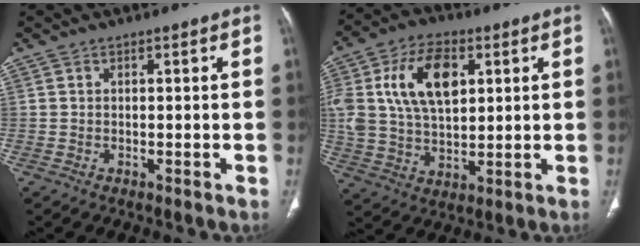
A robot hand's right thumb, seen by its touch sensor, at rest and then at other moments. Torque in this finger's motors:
{"motor_torque": [1.93, 2.10, 1.61, 0.41, 0.41]}